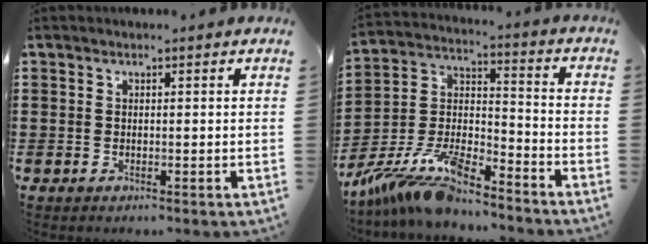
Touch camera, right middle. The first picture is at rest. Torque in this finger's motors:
{"motor_torque": [2.14, 0.00, 0.56, 0.13]}